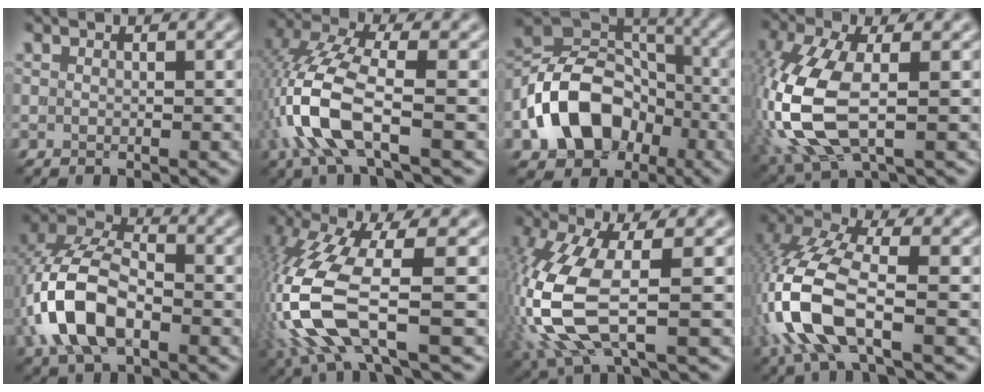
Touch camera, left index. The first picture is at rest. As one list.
[{"total": 7.9, "force": [-2.6, 2.9, 6.9], "torque": [-0.166, 0.010, -0.058]}, {"total": 11.4, "force": [-4.2, 8.3, 6.6], "torque": [-0.124, -0.001, -0.086]}, {"total": 9.6, "force": [-1.5, 4.3, 8.4], "torque": [-0.207, -0.003, -0.037]}, {"total": 9.0, "force": [-2.5, 5.1, 7.0], "torque": [-0.152, 0.016, -0.059]}, {"total": 11.1, "force": [-2.9, 3.3, 10.1], "torque": [-0.242, -0.005, -0.059]}, {"total": 10.1, "force": [-2.1, 3.8, 9.2], "torque": [-0.232, -0.008, -0.044]}, {"total": 9.5, "force": [-2.9, 4.0, 8.1], "torque": [-0.195, 0.010, -0.068]}]